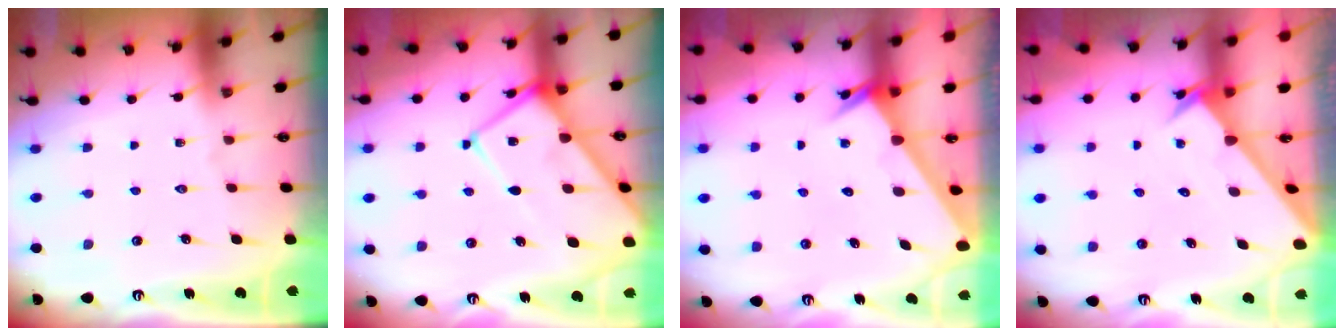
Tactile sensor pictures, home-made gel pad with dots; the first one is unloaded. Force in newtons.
{"total": 13.8, "press": 13.8, "slide": 1.4}
{"total": 2.4, "press": 2.4, "slide": 0.1}
{"total": 2.5, "press": 2.5, "slide": 0.2}